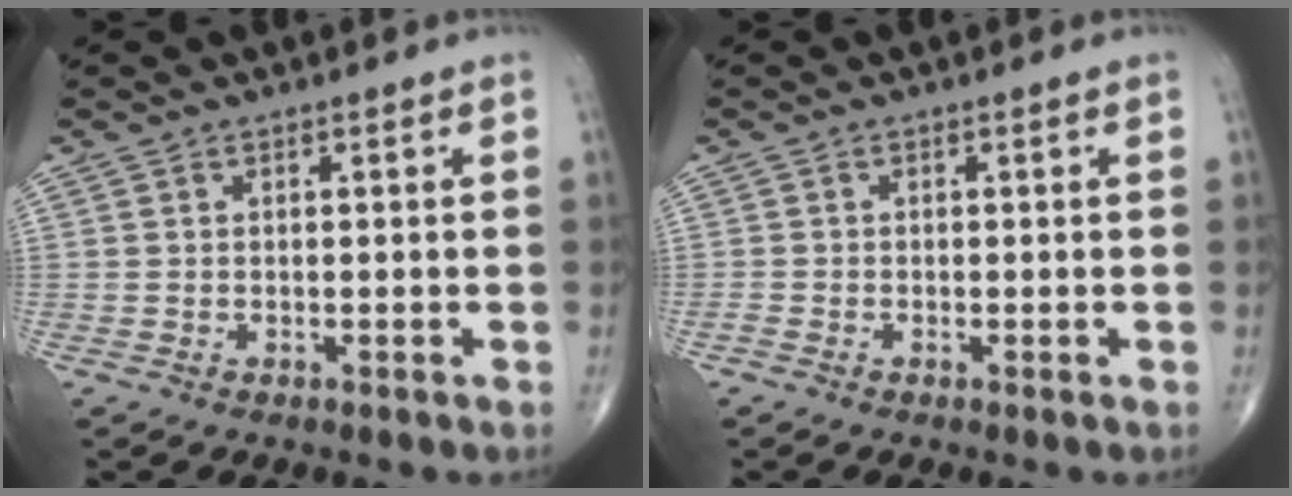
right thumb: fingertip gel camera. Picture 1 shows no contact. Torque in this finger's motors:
{"motor_torque": [0.23, 0.37, -0.11, -0.15, 0.05]}